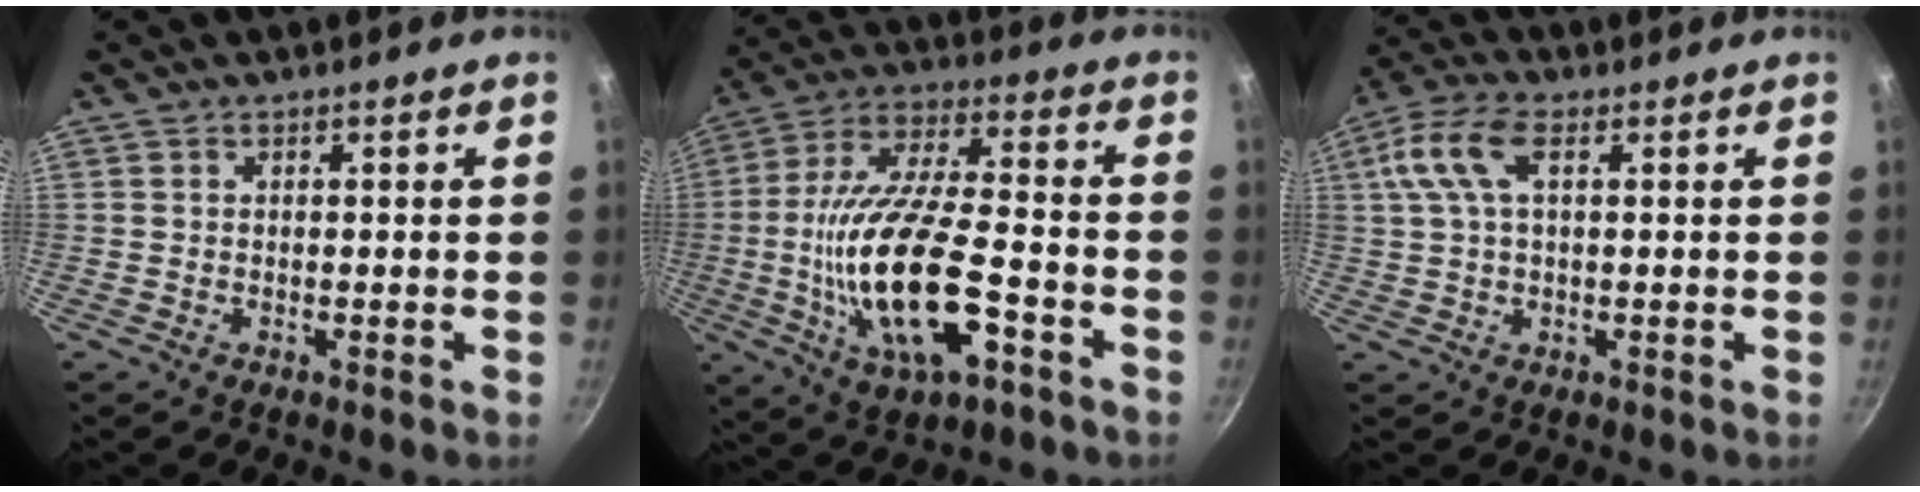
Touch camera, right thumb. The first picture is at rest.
{"total": 21.5, "force": [-6.0, 8.5, 18.8], "torque": [-0.358, 0.021, -0.111]}
{"total": 8.6, "force": [2.5, 4.2, 7.1], "torque": [-0.146, 0.022, 0.042]}